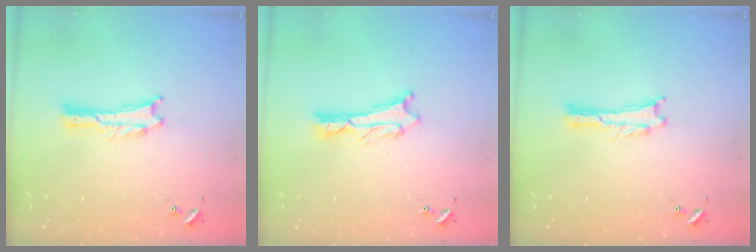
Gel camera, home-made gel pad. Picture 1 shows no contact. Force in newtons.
{"total": 1.2, "press": 1.2, "slide": 0.2}
{"total": 0.0}